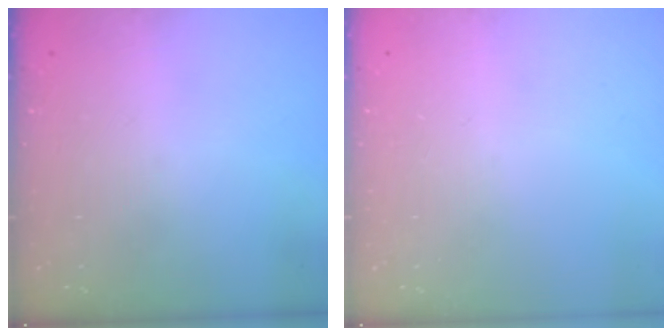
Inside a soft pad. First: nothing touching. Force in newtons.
{"total": 0.0}